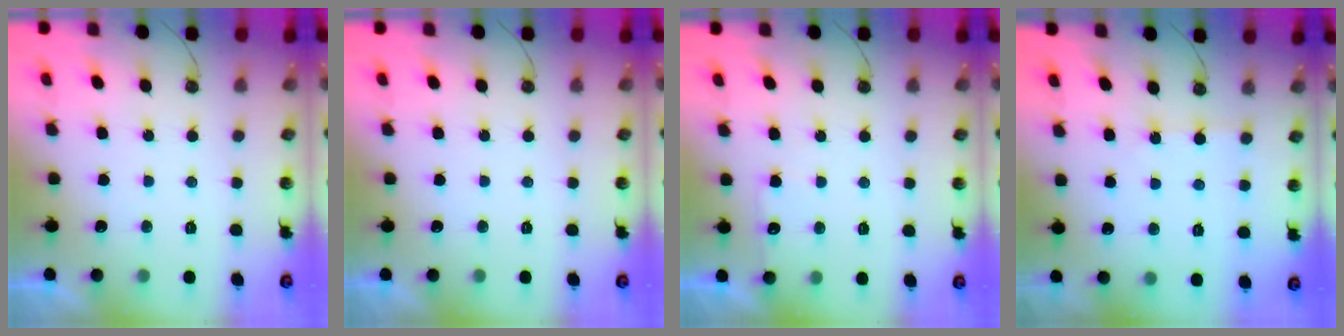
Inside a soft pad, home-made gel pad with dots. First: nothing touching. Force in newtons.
{"total": 0.0}
{"total": 4.7, "press": 4.6, "slide": 0.8}
{"total": 2.3, "press": 2.3, "slide": 0.3}